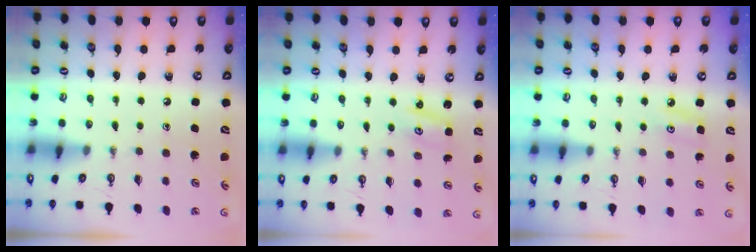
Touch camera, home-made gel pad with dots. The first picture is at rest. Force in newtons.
{"total": 2.2, "press": 2.2, "slide": 0.3}
{"total": 4.5, "press": 4.5, "slide": 0.6}